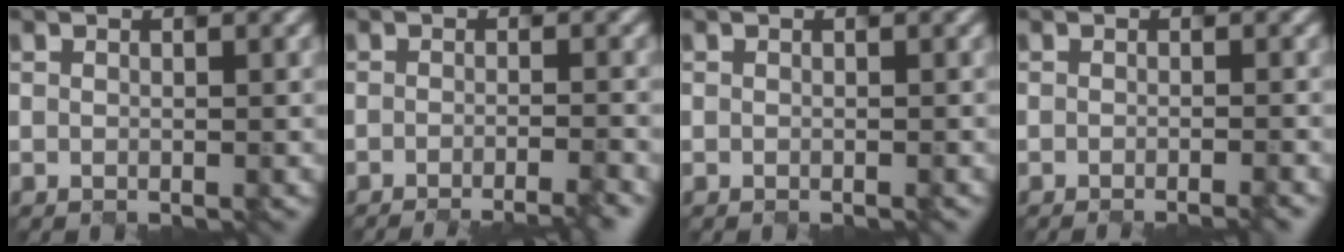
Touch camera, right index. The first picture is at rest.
{"total": 4.5, "force": [-2.8, 1.1, 3.3], "torque": [-0.018, -0.003, -0.030]}
{"total": 0.0}
{"total": 2.3, "force": [-1.0, 0.9, 1.9], "torque": [0.004, 0.000, -0.016]}